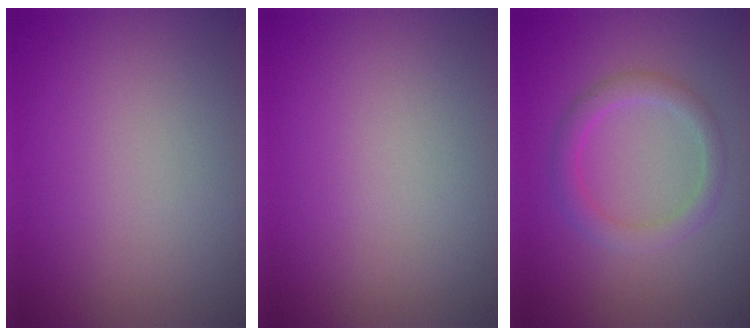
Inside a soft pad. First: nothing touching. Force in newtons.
{"total": 0.0}
{"total": 2.4, "press": 2.4, "slide": 0.1}